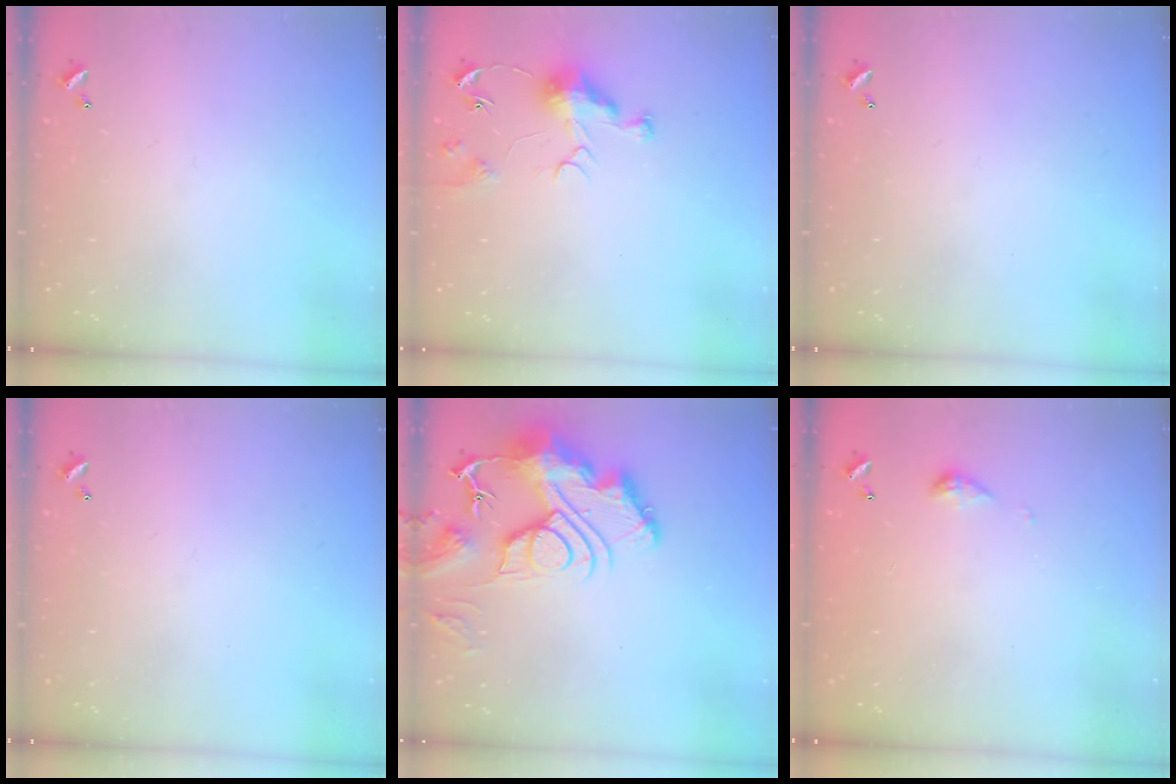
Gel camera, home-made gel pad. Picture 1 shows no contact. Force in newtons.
{"total": 7.0, "press": 7.0, "slide": 0.7}
{"total": 0.0}
{"total": 0.0}
{"total": 17.8, "press": 17.8, "slide": 1.8}
{"total": 4.0, "press": 4.0, "slide": 0.6}